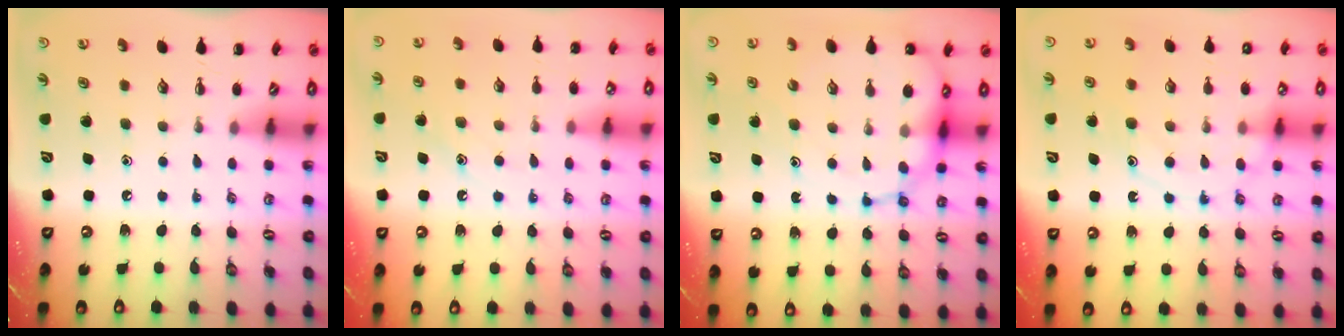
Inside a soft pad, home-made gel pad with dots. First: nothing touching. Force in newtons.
{"total": 9.2, "press": 9.1, "slide": 1.5}
{"total": 13.6, "press": 13.2, "slide": 3.1}
{"total": 11.8, "press": 11.7, "slide": 1.1}